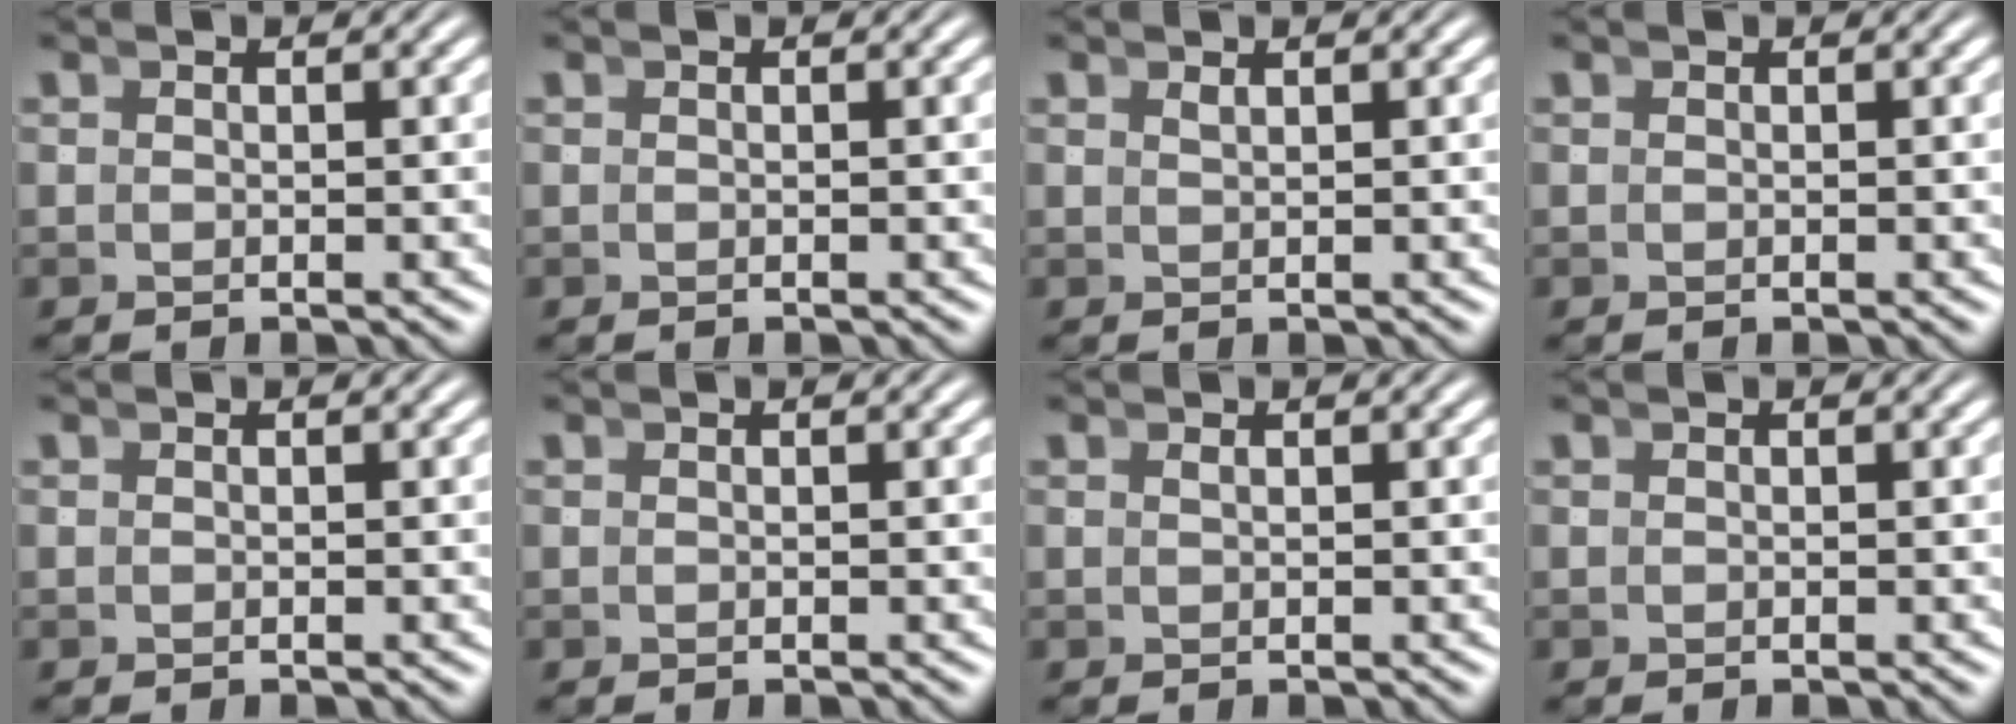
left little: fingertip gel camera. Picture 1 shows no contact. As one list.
[{"total": 0.0}, {"total": 1.0, "force": [0.4, -1.0, 0.0], "torque": [0.010, 0.000, 0.012]}, {"total": 0.0}, {"total": 0.0}, {"total": 0.0}, {"total": 0.6, "force": [0.1, -0.6, 0.0], "torque": [0.002, -0.002, 0.006]}, {"total": 0.0}]